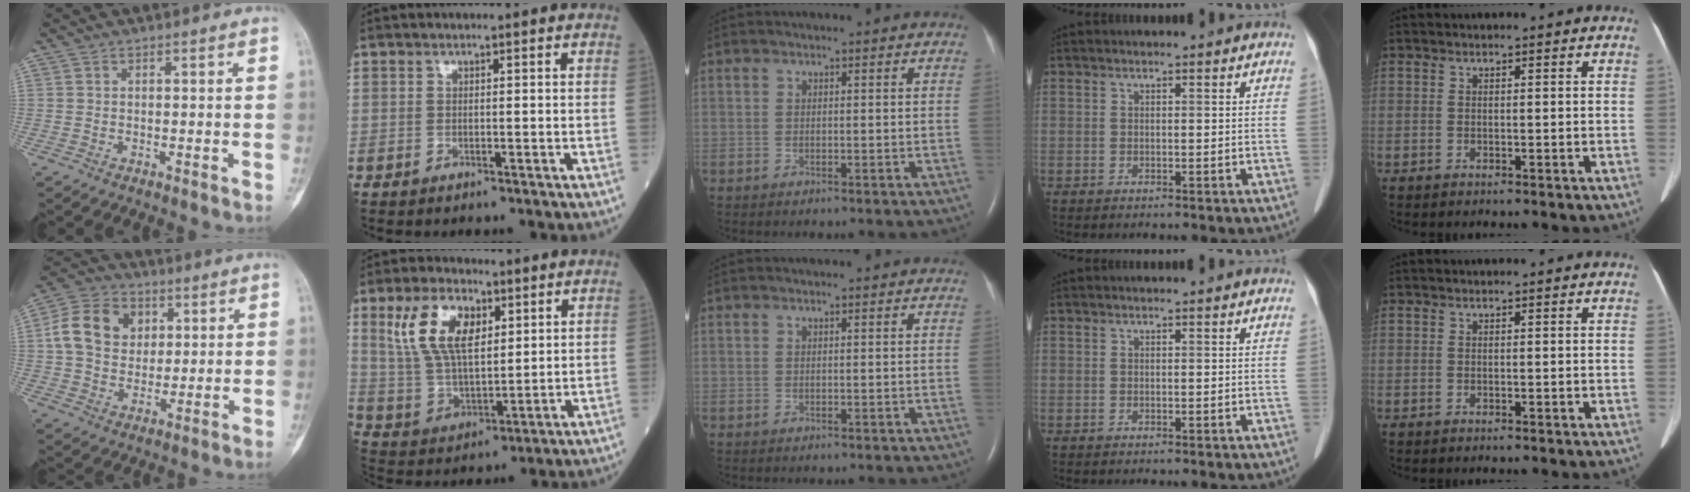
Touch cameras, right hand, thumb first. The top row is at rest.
{"thumb": {"total": 12.4, "force": [2.5, 9.9, 7.1], "torque": [-0.103, 0.005, 0.038]}, "index": {"total": 11.1, "force": [4.7, 5.4, 8.6], "torque": [-0.188, 0.018, 0.096]}}